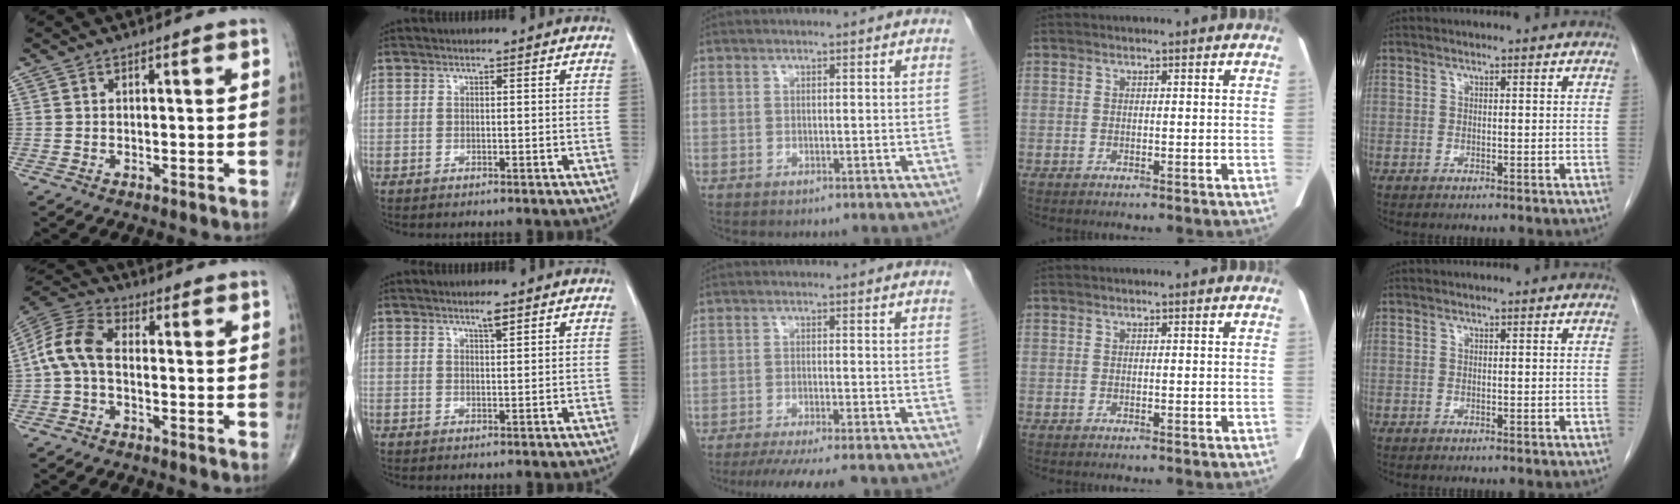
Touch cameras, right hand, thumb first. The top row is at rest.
{"thumb": {"total": 8.9, "force": [-0.8, 5.2, 7.1], "torque": [-0.147, 0.028, -0.029]}, "index": {"total": 1.7, "force": [1.2, 0.0, 1.1], "torque": [-0.022, -0.001, 0.022]}, "middle": {"total": 11.0, "force": [-9.5, 0.5, 5.5], "torque": [-0.066, -0.024, -0.134]}}